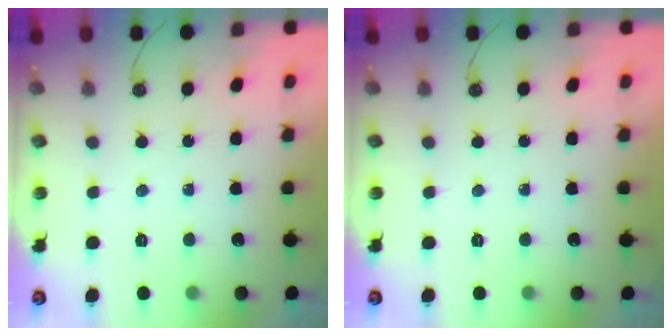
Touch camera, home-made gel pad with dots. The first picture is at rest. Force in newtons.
{"total": 0.0}